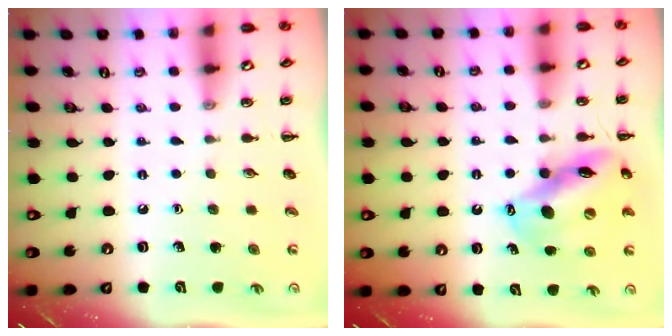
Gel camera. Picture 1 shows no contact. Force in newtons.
{"total": 13.6, "press": 13.1, "slide": 3.6}